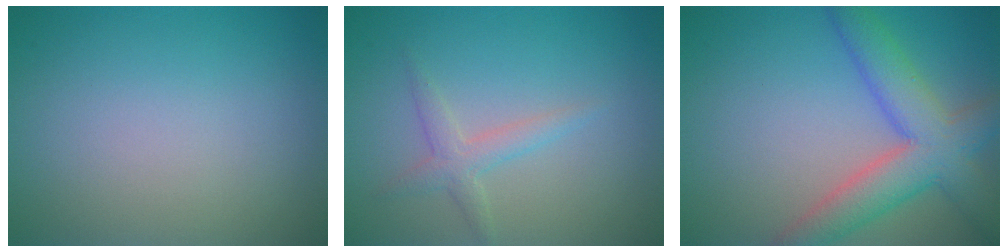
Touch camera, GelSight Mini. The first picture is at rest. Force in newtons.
{"total": 1.9, "press": 1.9, "slide": 0.0}
{"total": 6.7, "press": 6.7, "slide": 0.3}